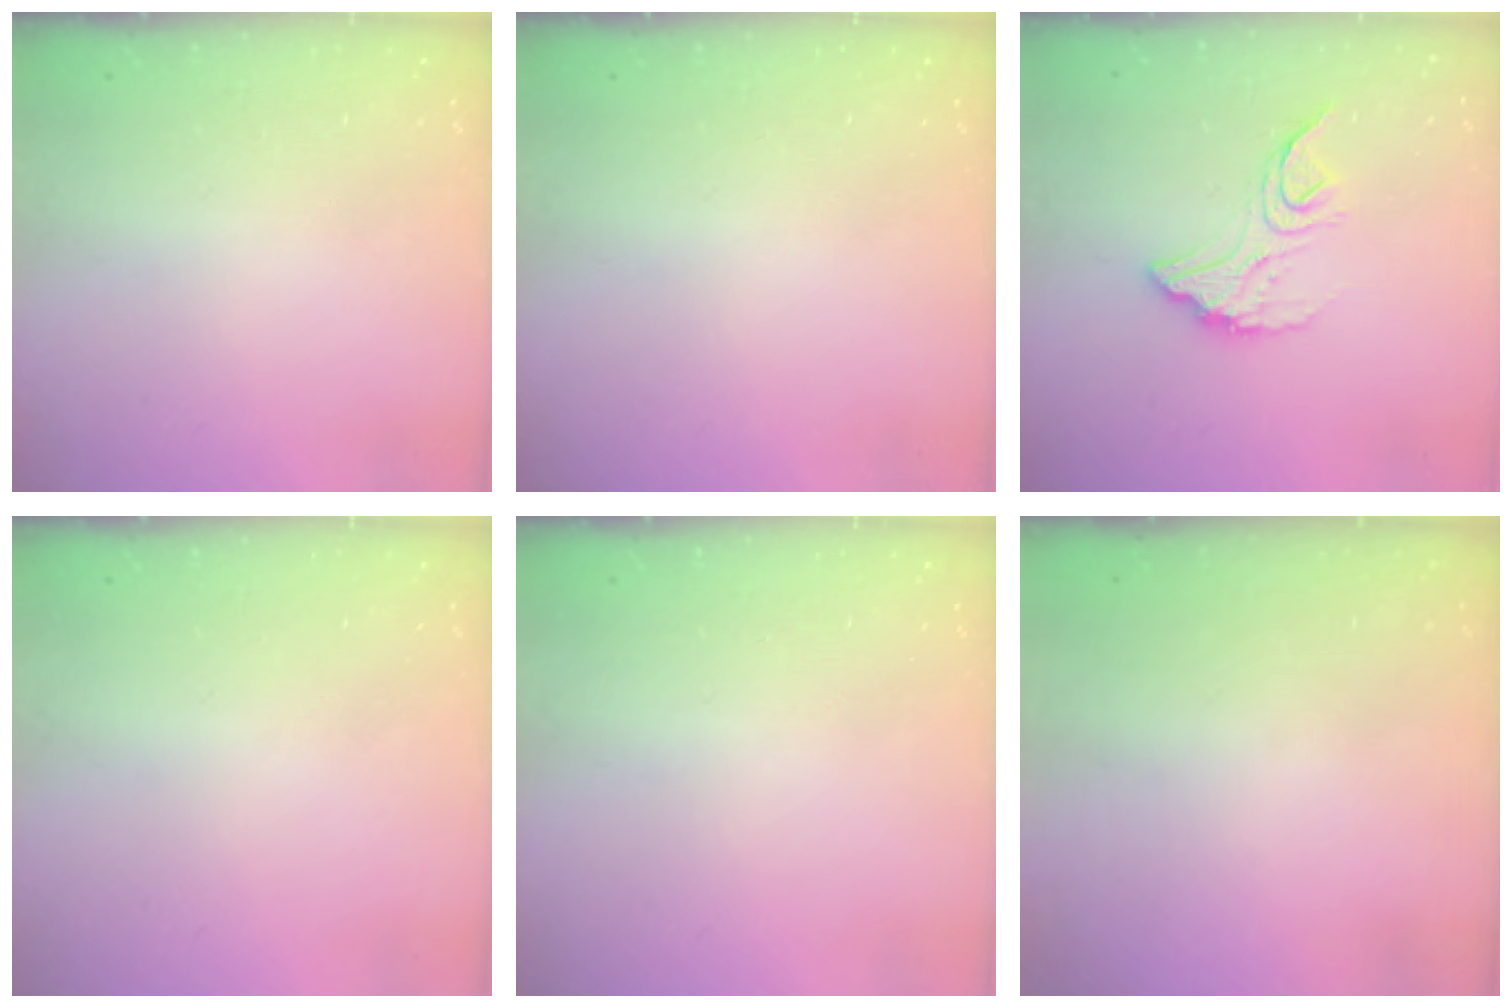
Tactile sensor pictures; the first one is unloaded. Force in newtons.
{"total": 0.0}
{"total": 12.4, "press": 12.4, "slide": 0.7}
{"total": 0.0}
{"total": 0.0}
{"total": 3.1, "press": 2.9, "slide": 1.2}